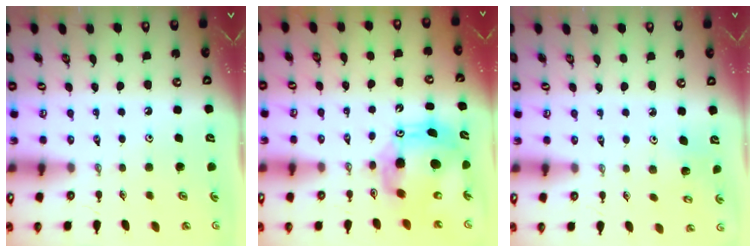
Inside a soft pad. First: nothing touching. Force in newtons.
{"total": 13.0, "press": 12.9, "slide": 1.0}
{"total": 2.7, "press": 2.7, "slide": 0.5}